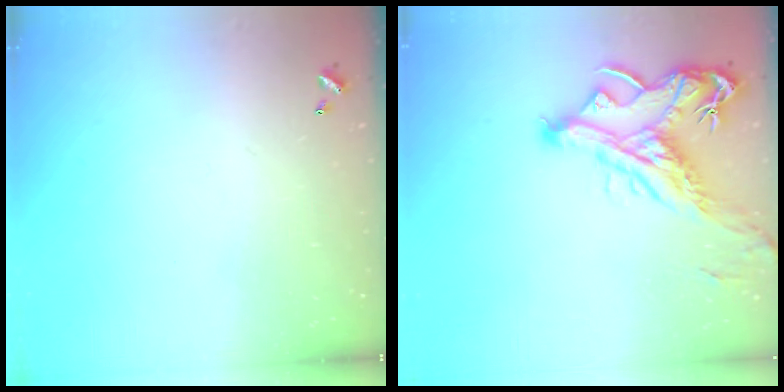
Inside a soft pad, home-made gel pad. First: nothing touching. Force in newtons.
{"total": 3.5, "press": 3.3, "slide": 1.3}